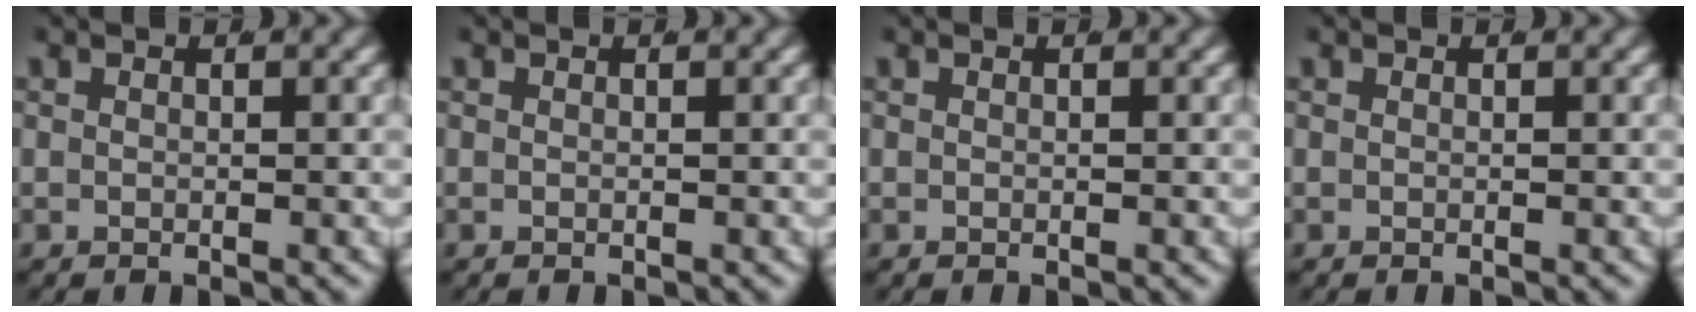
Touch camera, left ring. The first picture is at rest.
{"total": 0.0}
{"total": 0.0}
{"total": 0.0}